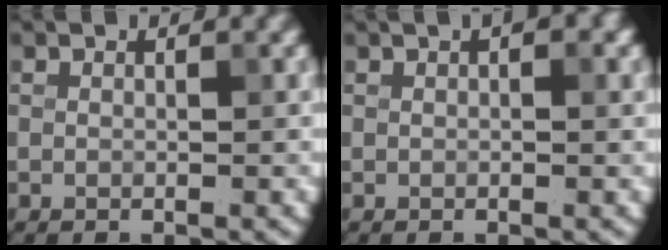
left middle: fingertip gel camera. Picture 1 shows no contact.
{"total": 1.7, "force": [0.7, 0.5, 1.4], "torque": [-0.014, 0.004, 0.010]}